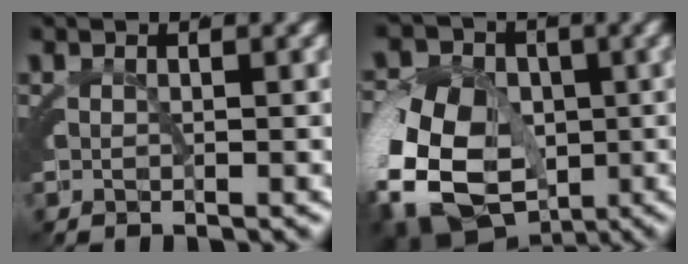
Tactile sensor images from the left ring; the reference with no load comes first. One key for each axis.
{"total": 13.8, "fx": -4.5, "fy": 11.4, "fz": 6.4, "tx": -0.140, "ty": -0.062, "tz": -0.065}